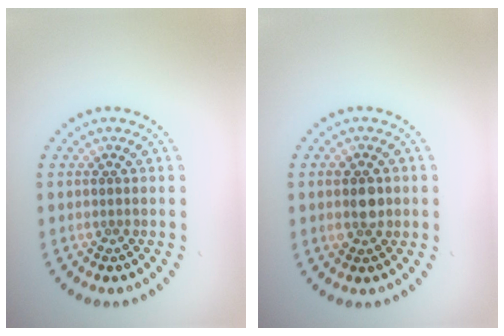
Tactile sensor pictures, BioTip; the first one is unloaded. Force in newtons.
{"total": 2.6, "press": 2.5, "slide": 0.3}